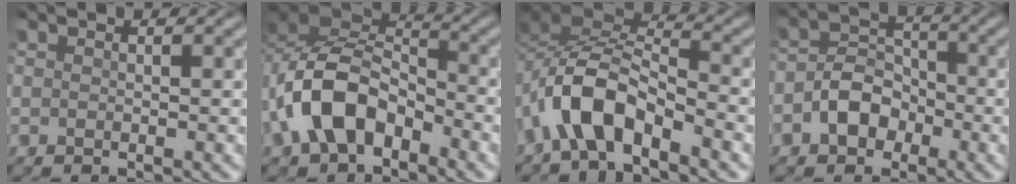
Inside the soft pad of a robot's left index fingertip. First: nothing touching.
{"total": 8.2, "force": [-3.3, 5.1, 5.5], "torque": [-0.104, 0.016, -0.075]}
{"total": 5.8, "force": [-3.5, 2.2, 4.1], "torque": [-0.074, 0.008, -0.073]}
{"total": 3.6, "force": [-1.6, 2.5, 2.0], "torque": [-0.034, 0.008, -0.029]}